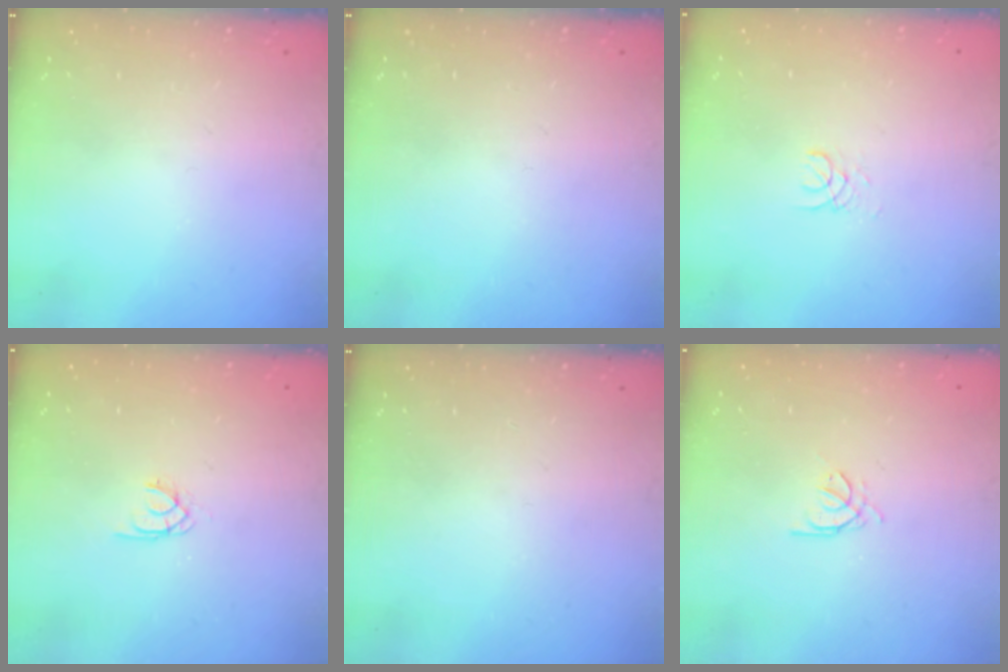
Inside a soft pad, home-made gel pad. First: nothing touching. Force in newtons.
{"total": 0.0}
{"total": 1.0, "press": 1.0, "slide": 0.1}
{"total": 1.5, "press": 1.4, "slide": 0.2}
{"total": 0.0}
{"total": 1.2, "press": 1.1, "slide": 0.4}